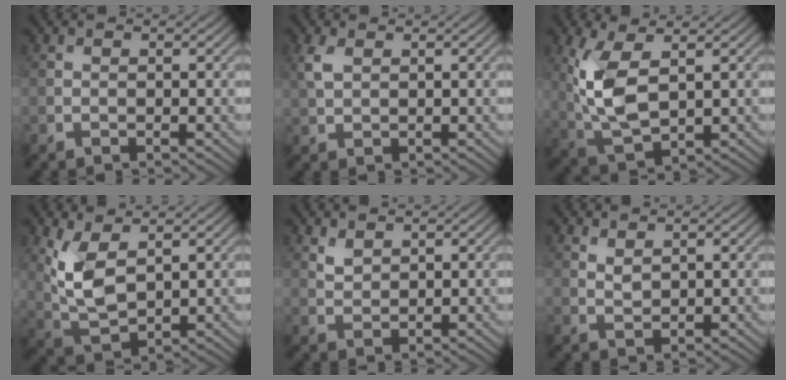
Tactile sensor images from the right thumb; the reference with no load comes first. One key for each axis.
{"total": 2.6, "fx": 1.1, "fy": 1.4, "fz": 1.8, "tx": -0.054, "ty": 0.004, "tz": 0.025}
{"total": 8.6, "fx": 1.9, "fy": 4.2, "fz": 7.3, "tx": -0.182, "ty": -0.002, "tz": 0.038}
{"total": 7.1, "fx": 2.7, "fy": 3.4, "fz": 5.6, "tx": -0.137, "ty": -0.006, "tz": 0.057}
{"total": 2.0, "fx": 1.5, "fy": 0.9, "fz": 0.9, "tx": -0.025, "ty": -0.003, "tz": 0.037}
{"total": 1.7, "fx": 1.3, "fy": 0.6, "fz": 0.9, "tx": -0.026, "ty": -0.003, "tz": 0.031}